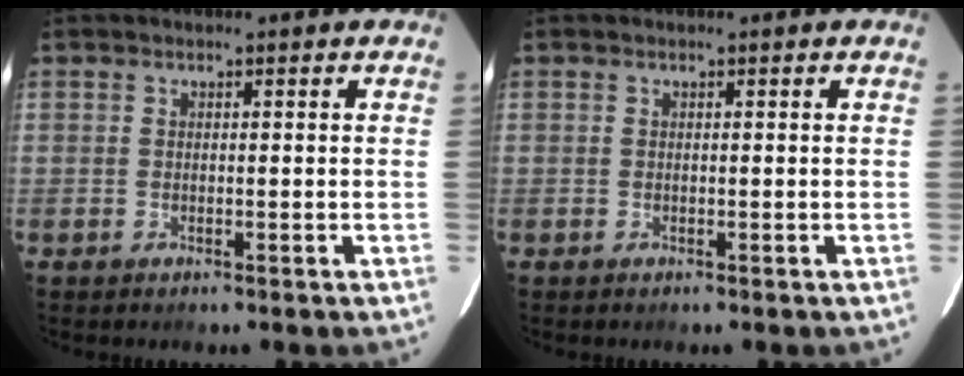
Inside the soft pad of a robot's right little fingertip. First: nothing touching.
{"total": 0.0}